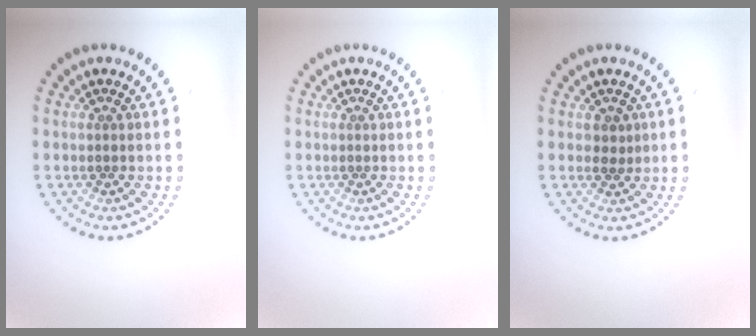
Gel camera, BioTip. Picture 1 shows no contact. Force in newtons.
{"total": 0.0}
{"total": 0.7, "press": 0.4, "slide": 0.5}